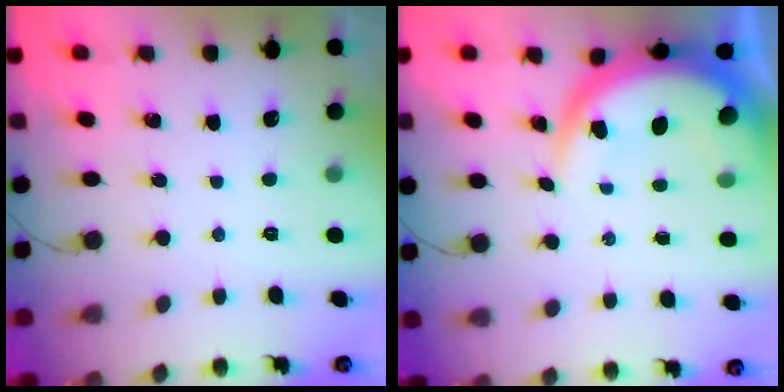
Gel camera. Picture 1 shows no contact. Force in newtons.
{"total": 9.5, "press": 9.5, "slide": 0.8}